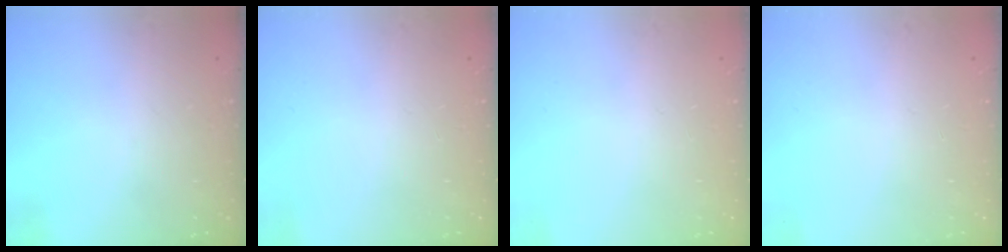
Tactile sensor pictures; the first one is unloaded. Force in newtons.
{"total": 0.0}
{"total": 0.0}
{"total": 0.0}